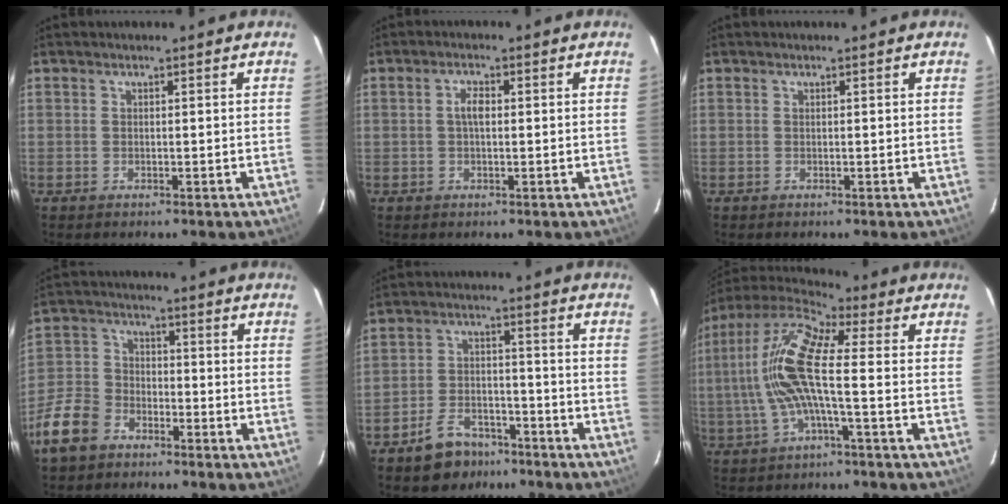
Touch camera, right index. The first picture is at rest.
{"total": 2.4, "force": [0.3, 1.1, 2.1], "torque": [-0.041, 0.005, 0.005]}
{"total": 0.0}
{"total": 10.9, "force": [-7.0, 6.9, 4.6], "torque": [-0.117, 0.018, -0.136]}
{"total": 8.7, "force": [-6.4, 5.1, 3.0], "torque": [-0.078, 0.024, -0.088]}
{"total": 14.3, "force": [-0.5, 3.3, 13.9], "torque": [-0.276, 0.009, -0.016]}